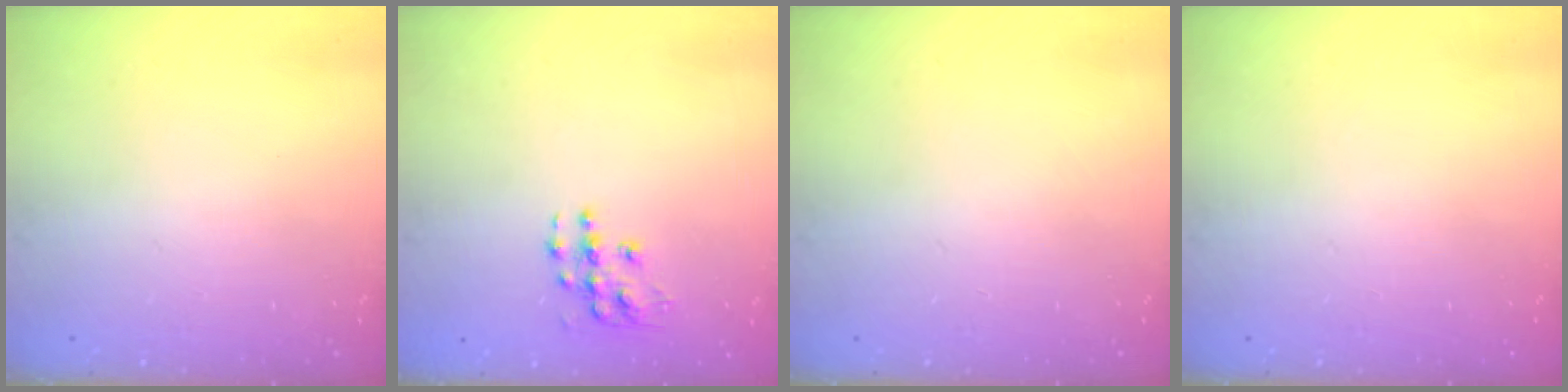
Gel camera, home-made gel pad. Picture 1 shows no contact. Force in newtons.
{"total": 7.8, "press": 7.8, "slide": 0.4}
{"total": 0.0}
{"total": 0.0}